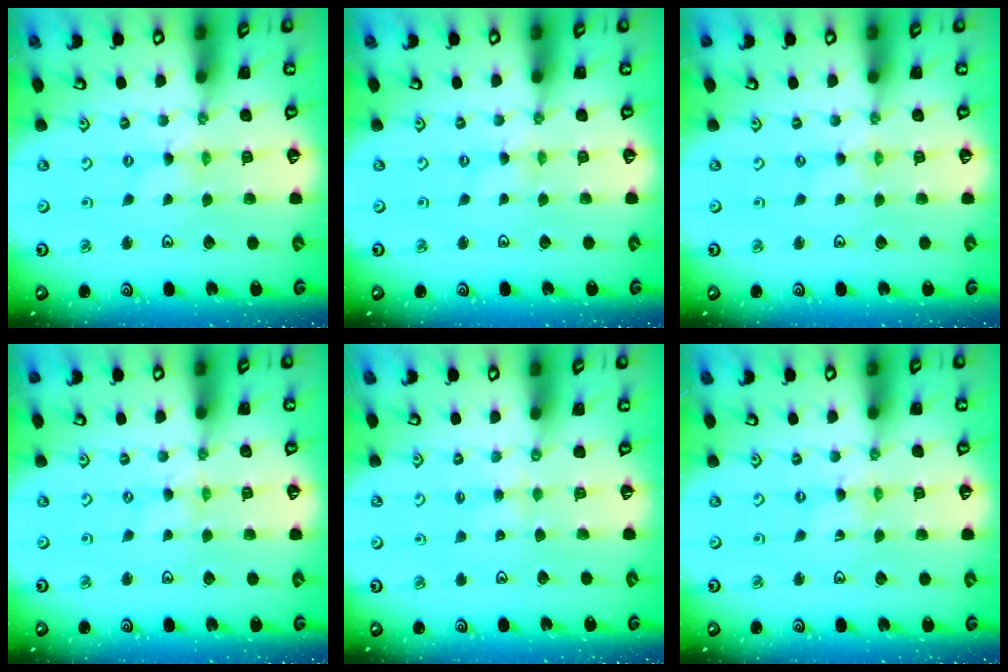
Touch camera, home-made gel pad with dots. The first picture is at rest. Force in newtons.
{"total": 0.0}
{"total": 0.0}
{"total": 0.0}
{"total": 2.0, "press": 2.0, "slide": 0.3}
{"total": 0.5, "press": 0.5, "slide": 0.1}